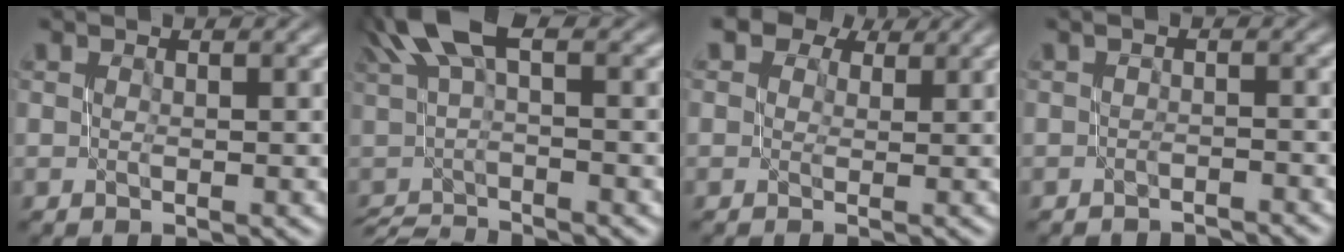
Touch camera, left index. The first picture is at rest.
{"total": 5.4, "force": [0.9, 1.6, 5.1], "torque": [-0.083, 0.004, 0.008]}
{"total": 3.9, "force": [2.7, 1.9, 1.9], "torque": [-0.031, 0.012, 0.022]}
{"total": 1.1, "force": [-1.0, 0.2, 0.3], "torque": [0.007, -0.003, -0.024]}